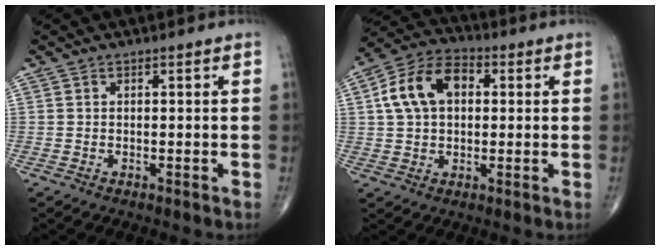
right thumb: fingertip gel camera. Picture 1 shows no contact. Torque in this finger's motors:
{"motor_torque": [1.38, 1.50, 0.18, -0.13, 0.12]}